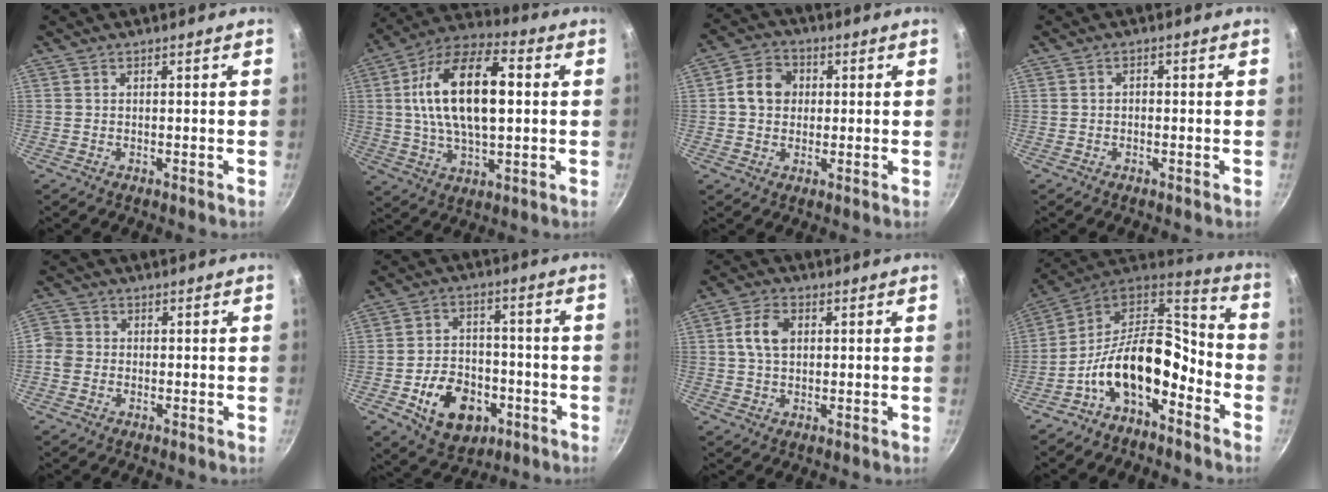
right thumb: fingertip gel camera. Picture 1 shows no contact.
{"total": 19.9, "force": [2.6, 9.6, 17.2], "torque": [-0.303, 0.020, 0.039]}
{"total": 7.3, "force": [0.8, 6.1, 4.0], "torque": [-0.055, 0.014, 0.007]}
{"total": 0.9, "force": [-0.3, 0.6, 0.5], "torque": [-0.002, 0.004, -0.009]}
{"total": 3.4, "force": [-0.5, 3.1, 1.2], "torque": [-0.016, 0.006, -0.018]}
{"total": 13.1, "force": [-4.9, 9.1, 8.0], "torque": [-0.096, 0.028, -0.072]}
{"total": 6.0, "force": [1.3, 4.0, 4.4], "torque": [-0.082, 0.007, 0.023]}
{"total": 15.5, "force": [-6.7, 7.9, 11.4], "torque": [-0.159, 0.103, -0.122]}